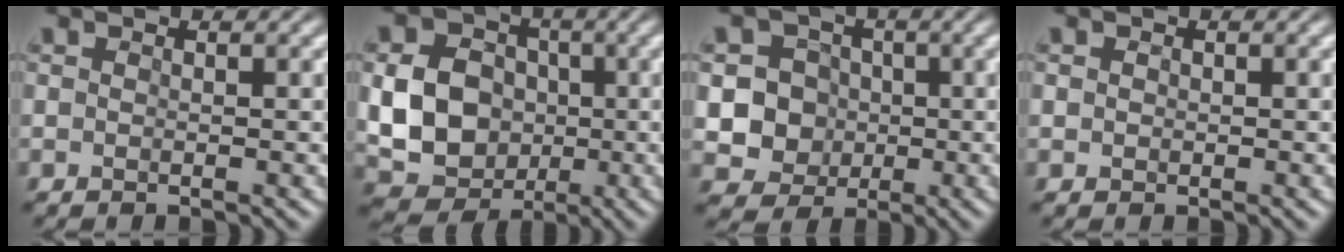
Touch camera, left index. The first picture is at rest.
{"total": 8.3, "force": [-0.7, 7.0, 4.3], "torque": [-0.078, -0.007, -0.018]}
{"total": 7.0, "force": [-0.9, 6.7, 1.8], "torque": [-0.036, 0.012, -0.037]}
{"total": 1.1, "force": [0.4, 1.0, 0.4], "torque": [0.012, 0.011, -0.008]}